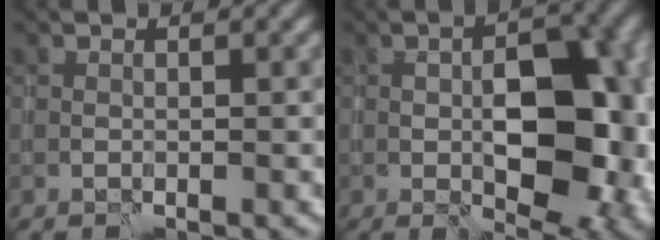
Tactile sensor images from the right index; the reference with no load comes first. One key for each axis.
{"total": 11.2, "fx": -0.7, "fy": 6.0, "fz": 9.5, "tx": -0.140, "ty": -0.004, "tz": -0.001}